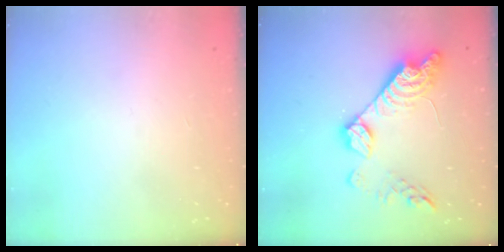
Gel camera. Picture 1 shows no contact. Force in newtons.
{"total": 16.7, "press": 16.7, "slide": 1.3}